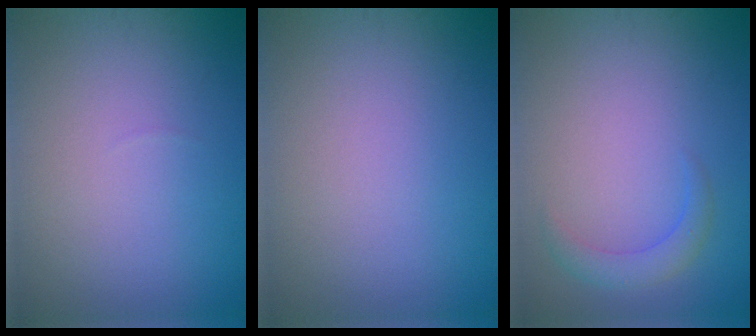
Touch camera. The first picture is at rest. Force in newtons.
{"total": 0.0}
{"total": 1.9, "press": 1.9, "slide": 0.0}